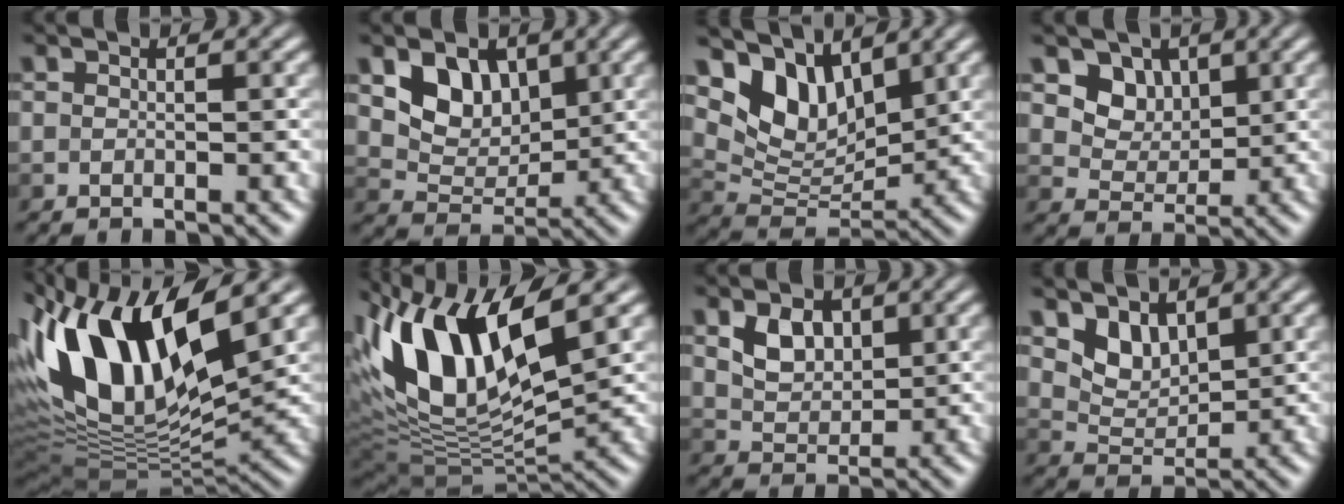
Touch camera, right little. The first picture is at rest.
{"total": 4.6, "force": [1.5, 3.4, 2.8], "torque": [-0.053, -0.015, 0.022]}
{"total": 6.7, "force": [3.8, 3.8, 4.0], "torque": [-0.082, -0.003, 0.067]}
{"total": 3.8, "force": [1.5, 3.0, 1.8], "torque": [-0.038, -0.014, 0.028]}
{"total": 14.3, "force": [3.9, 6.5, 12.2], "torque": [-0.251, 0.022, 0.066]}
{"total": 12.9, "force": [4.0, 5.2, 11.2], "torque": [-0.230, 0.025, 0.068]}
{"total": 2.8, "force": [0.6, 2.1, 1.7], "torque": [-0.043, -0.004, 0.009]}
{"total": 2.8, "force": [1.7, 1.7, 1.4], "torque": [-0.040, -0.014, 0.027]}